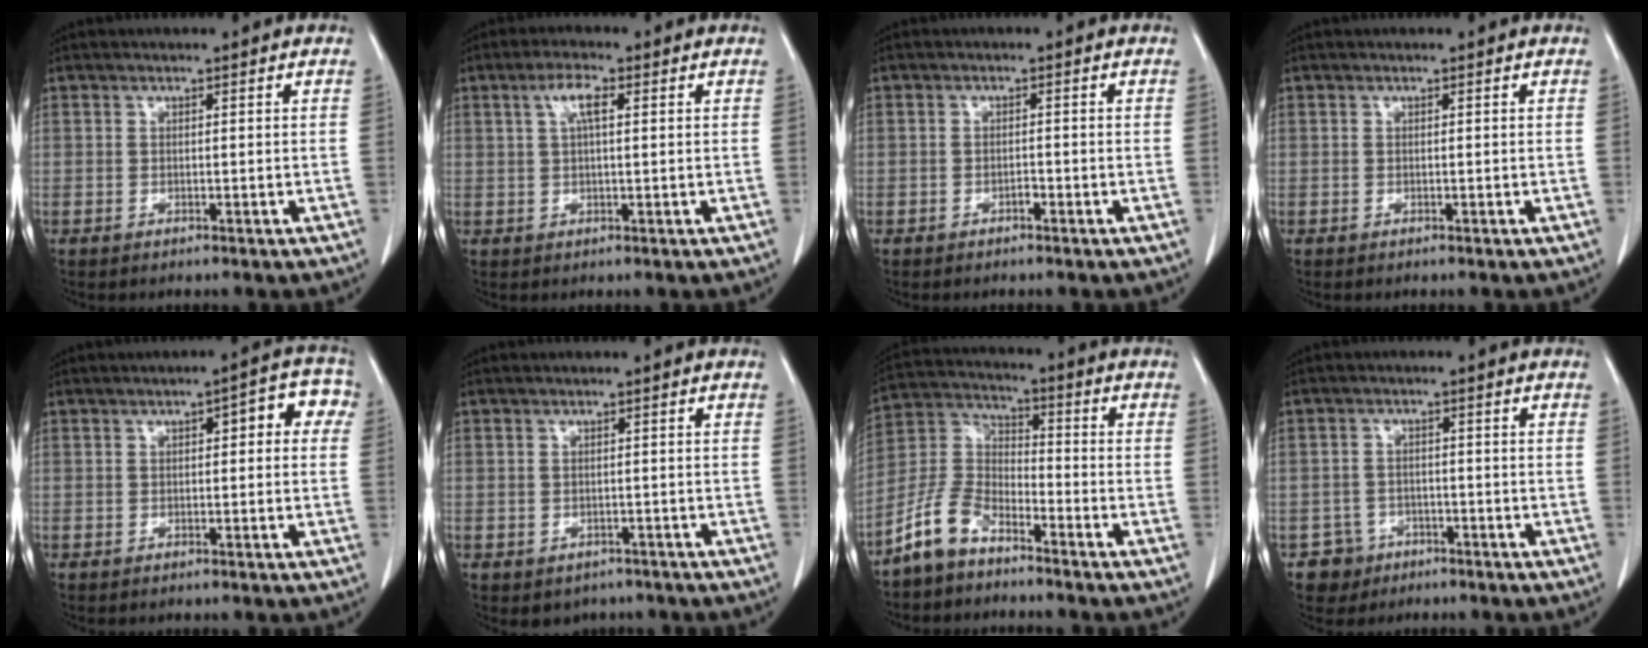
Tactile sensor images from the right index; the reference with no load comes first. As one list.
[{"total": 3.8, "force": [1.3, 0.9, 3.5], "torque": [-0.073, 0.011, 0.027]}, {"total": 0.8, "force": [-0.6, 0.4, 0.5], "torque": [-0.010, 0.001, -0.009]}, {"total": 0.0}, {"total": 5.6, "force": [1.4, 2.1, 5.1], "torque": [-0.048, 0.033, 0.008]}, {"total": 3.3, "force": [-2.3, 2.2, 0.5], "torque": [-0.002, 0.005, -0.027]}, {"total": 8.4, "force": [-6.4, 3.8, 4.1], "torque": [-0.104, 0.010, -0.135]}, {"total": 2.2, "force": [-1.2, 1.8, -0.2], "torque": [0.002, 0.010, -0.018]}]